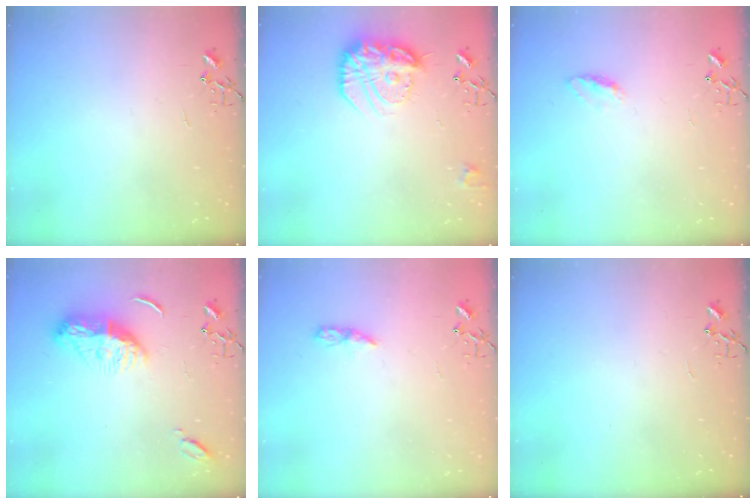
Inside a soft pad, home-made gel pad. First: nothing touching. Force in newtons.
{"total": 18.0, "press": 18.0, "slide": 1.3}
{"total": 5.0, "press": 5.0, "slide": 0.7}
{"total": 11.1, "press": 11.0, "slide": 1.0}
{"total": 5.1, "press": 5.1, "slide": 0.6}
{"total": 0.0}